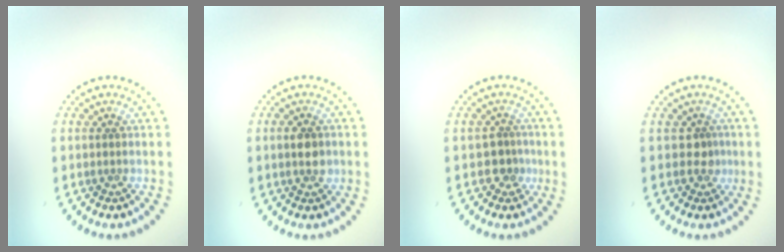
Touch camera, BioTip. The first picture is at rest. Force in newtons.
{"total": 1.9, "press": 1.9, "slide": 0.1}
{"total": 1.9, "press": 1.6, "slide": 1.0}
{"total": 1.5, "press": 1.2, "slide": 1.0}